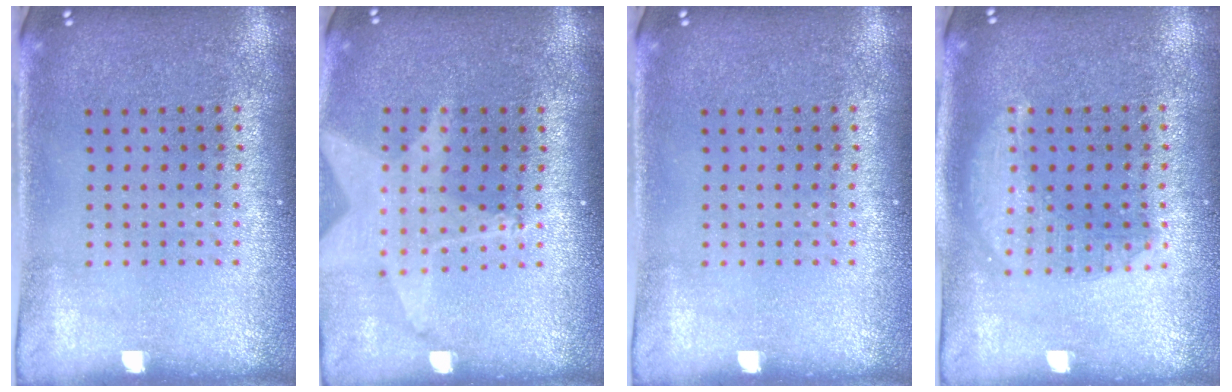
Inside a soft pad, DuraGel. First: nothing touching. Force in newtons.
{"total": 2.0, "press": 1.6, "slide": 1.2}
{"total": 0.0}
{"total": 1.4, "press": 1.4, "slide": 0.2}